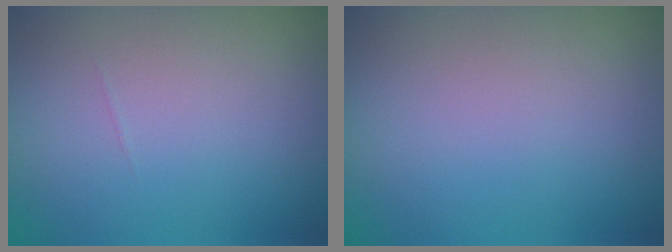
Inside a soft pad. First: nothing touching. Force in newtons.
{"total": 0.0}